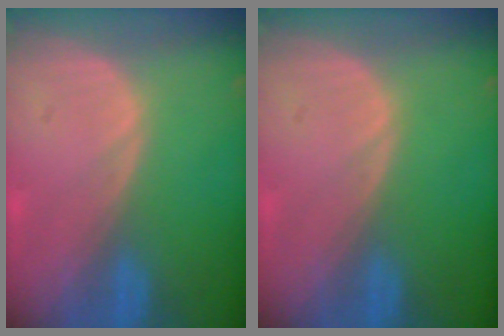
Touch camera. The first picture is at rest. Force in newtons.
{"total": 0.0}